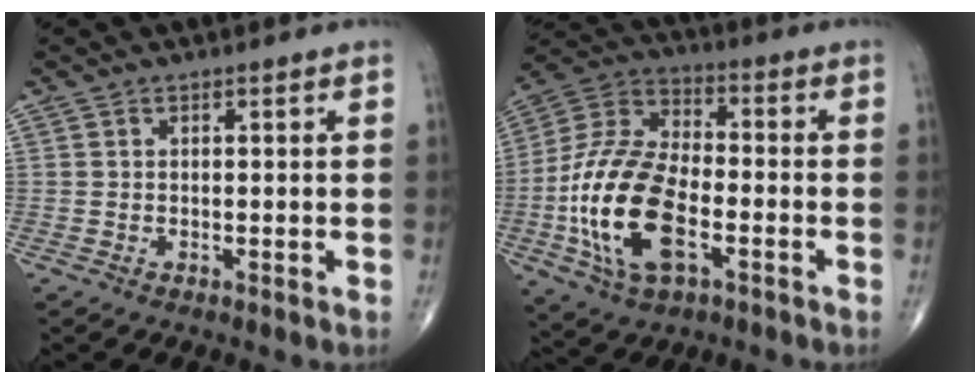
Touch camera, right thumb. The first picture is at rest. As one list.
[{"total": 20.3, "force": [-5.4, 10.6, 16.4], "torque": [-0.332, 0.021, -0.100]}]